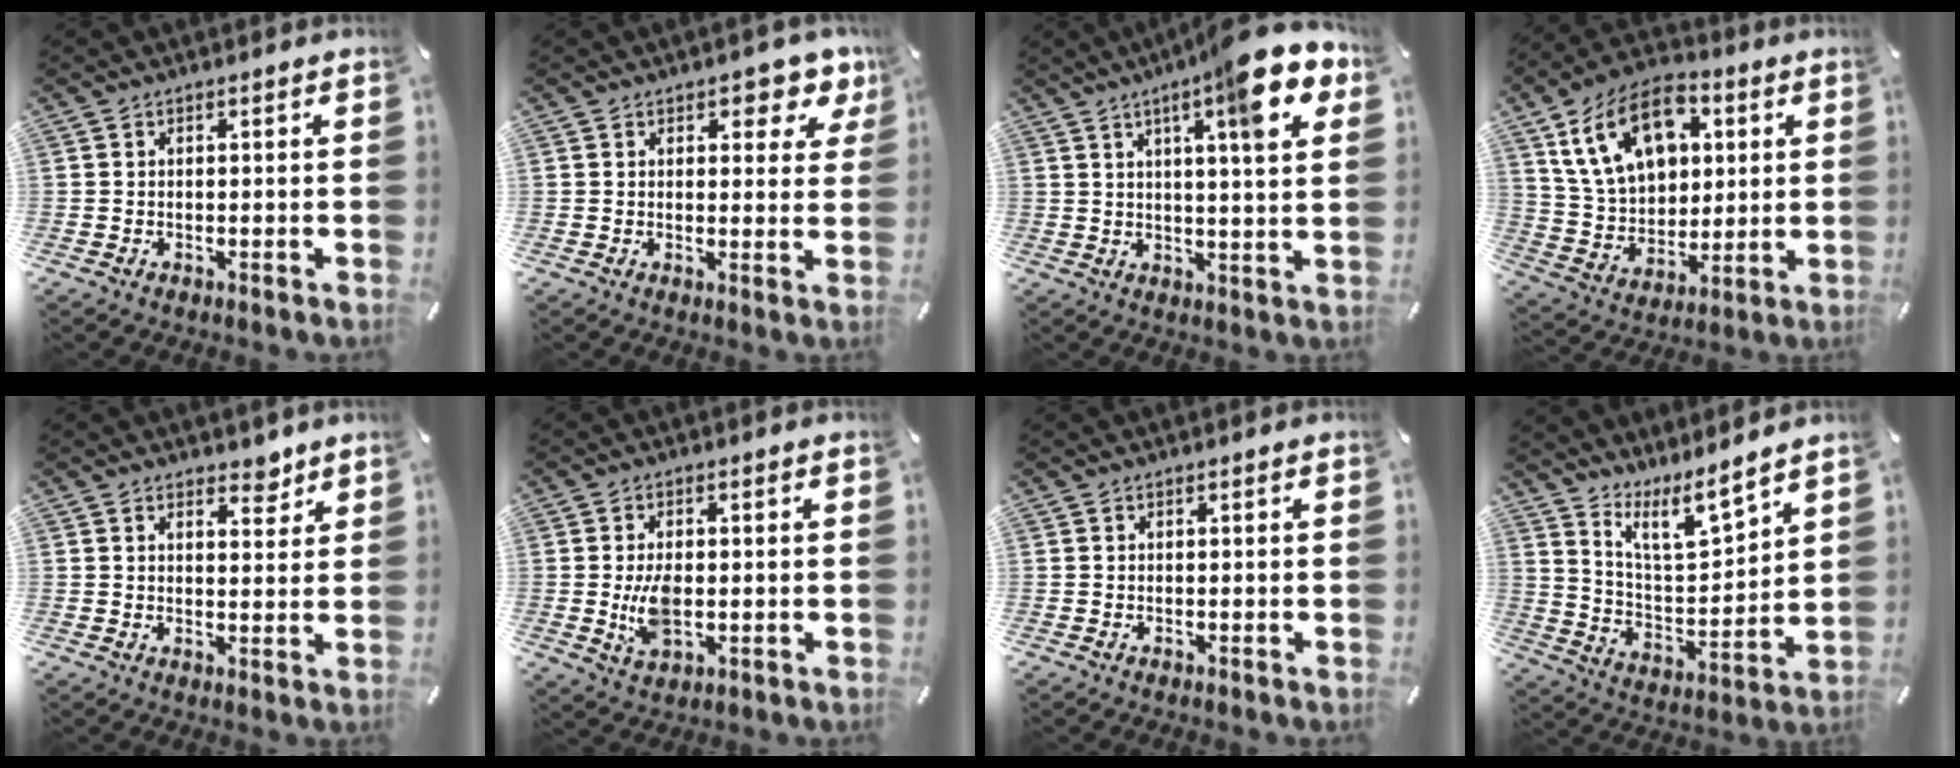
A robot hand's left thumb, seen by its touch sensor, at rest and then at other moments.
{"total": 6.0, "force": [3.8, 3.3, 3.2], "torque": [-0.025, -0.022, 0.060]}
{"total": 13.5, "force": [7.5, 1.6, 11.1], "torque": [-0.169, -0.035, 0.111]}
{"total": 17.7, "force": [7.1, 12.5, 10.3], "torque": [-0.193, -0.011, 0.135]}
{"total": 4.6, "force": [3.6, 2.3, 1.6], "torque": [-0.009, -0.023, 0.059]}
{"total": 7.0, "force": [-0.2, 4.0, 5.7], "torque": [-0.130, -0.007, -0.009]}
{"total": 0.0}
{"total": 10.8, "force": [8.9, 3.1, 5.2], "torque": [-0.098, -0.060, 0.160]}